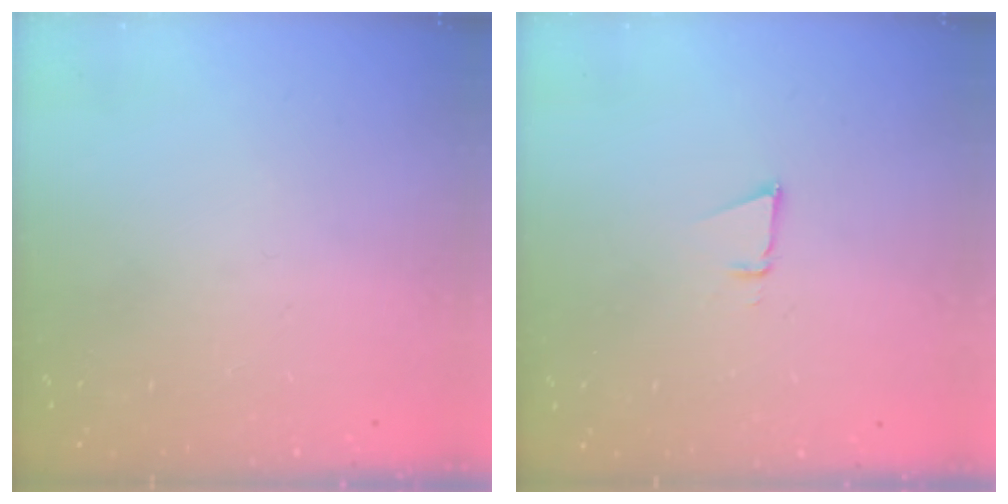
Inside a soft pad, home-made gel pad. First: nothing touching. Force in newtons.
{"total": 2.6, "press": 2.5, "slide": 0.8}